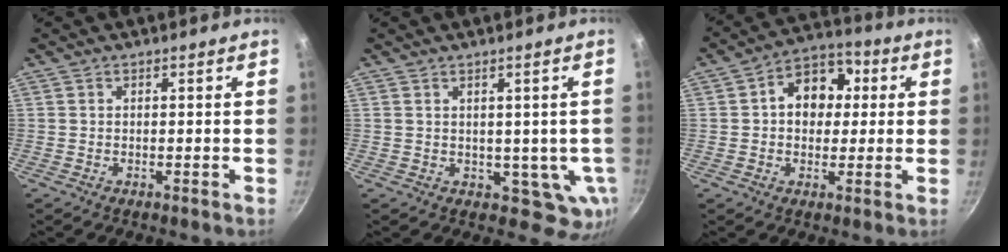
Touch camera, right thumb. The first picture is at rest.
{"total": 6.1, "force": [0.5, 4.2, 4.4], "torque": [-0.040, -0.009, 0.016]}
{"total": 11.0, "force": [1.7, 8.5, 6.8], "torque": [-0.051, 0.020, 0.010]}